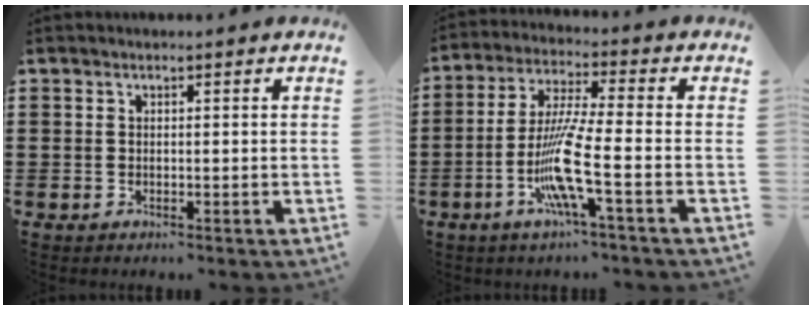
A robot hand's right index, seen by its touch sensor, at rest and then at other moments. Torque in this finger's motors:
{"motor_torque": [2.14, 0.00, 0.39, 0.17]}